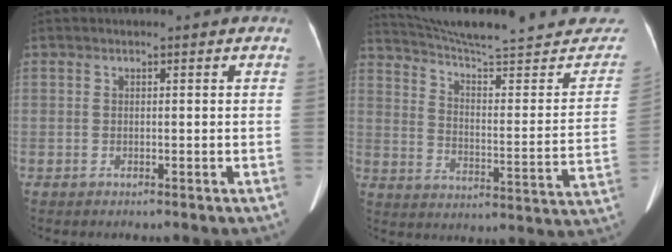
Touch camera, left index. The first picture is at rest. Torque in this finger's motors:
{"motor_torque": [0.29, -1.20, -0.01, 0.03]}